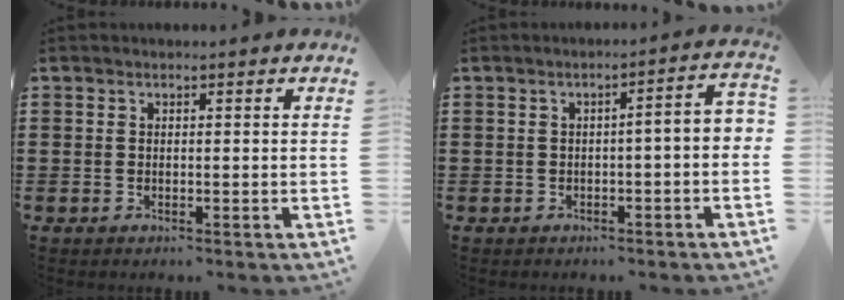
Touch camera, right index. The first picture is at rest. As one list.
[{"total": 2.4, "force": [-1.3, 0.2, 2.0], "torque": [-0.037, -0.002, -0.027]}]